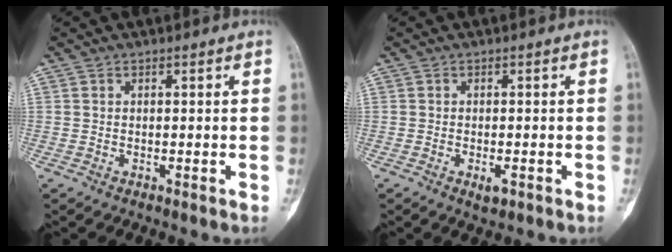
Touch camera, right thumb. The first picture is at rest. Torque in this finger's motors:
{"motor_torque": [0.72, 0.56, -0.02, 0.22, 0.06]}